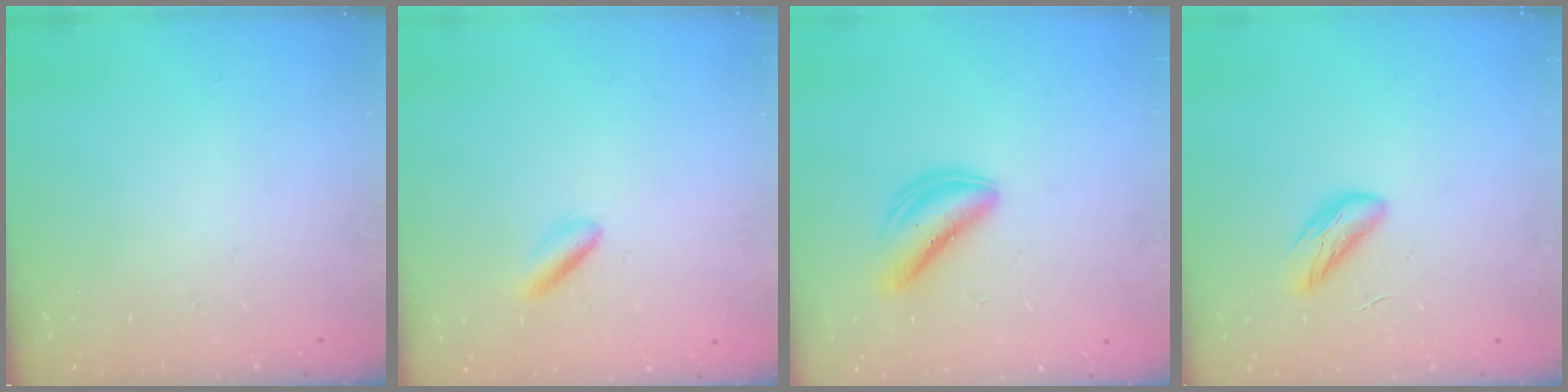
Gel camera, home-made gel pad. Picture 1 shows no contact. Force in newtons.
{"total": 2.8, "press": 2.6, "slide": 0.8}
{"total": 6.0, "press": 6.0, "slide": 0.2}
{"total": 5.0, "press": 5.0, "slide": 0.4}